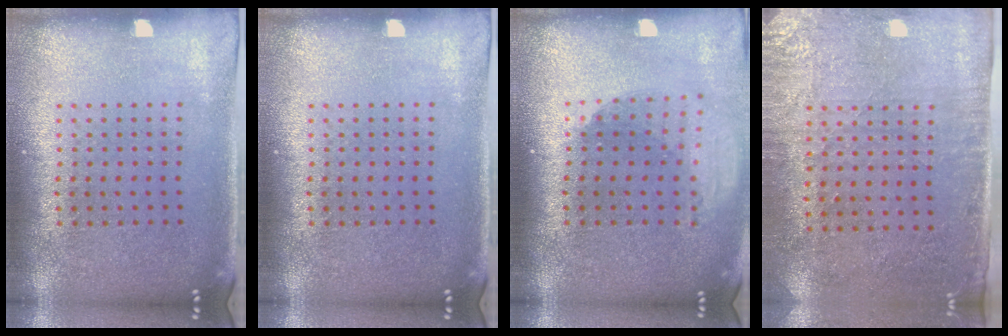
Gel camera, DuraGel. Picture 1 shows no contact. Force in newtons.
{"total": 0.0}
{"total": 1.9, "press": 1.5, "slide": 1.2}
{"total": 2.8, "press": 2.4, "slide": 1.4}